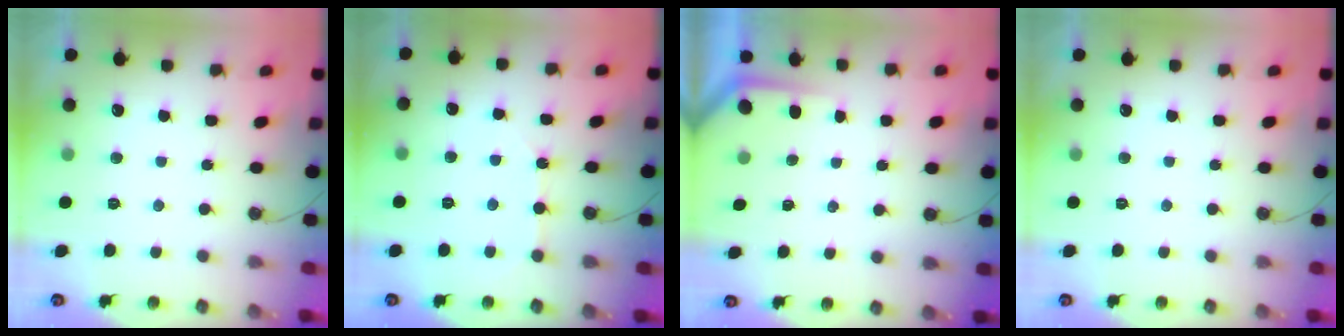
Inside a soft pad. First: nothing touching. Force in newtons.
{"total": 2.8, "press": 2.7, "slide": 0.4}
{"total": 2.4, "press": 2.4, "slide": 0.2}
{"total": 0.0}